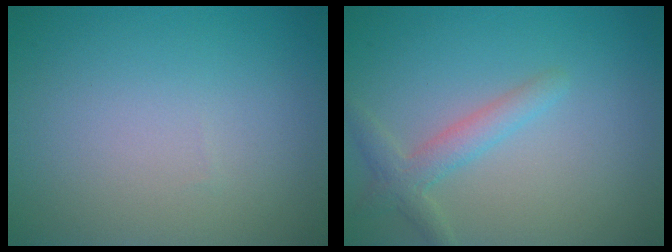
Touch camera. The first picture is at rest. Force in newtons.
{"total": 2.5, "press": 2.5, "slide": 0.1}